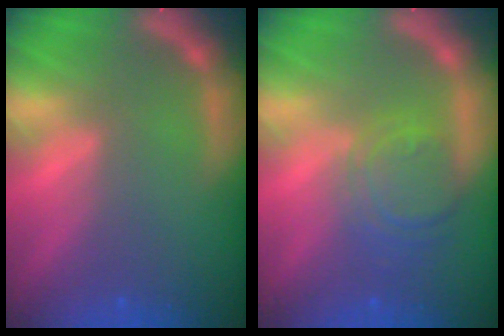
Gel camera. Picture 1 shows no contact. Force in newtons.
{"total": 5.0}